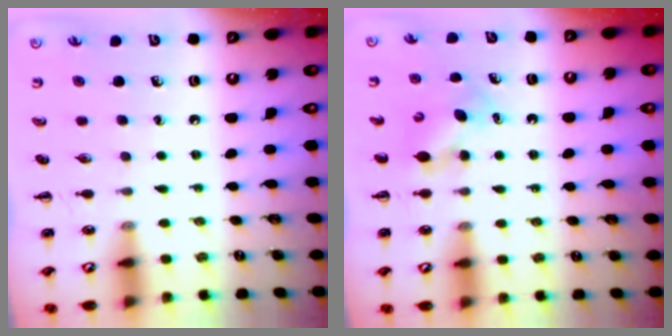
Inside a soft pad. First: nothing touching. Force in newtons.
{"total": 4.4, "press": 4.3, "slide": 0.8}